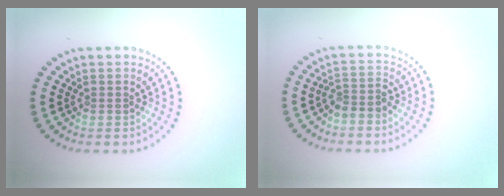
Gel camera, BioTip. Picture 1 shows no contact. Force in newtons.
{"total": 2.0, "press": 1.6, "slide": 1.2}